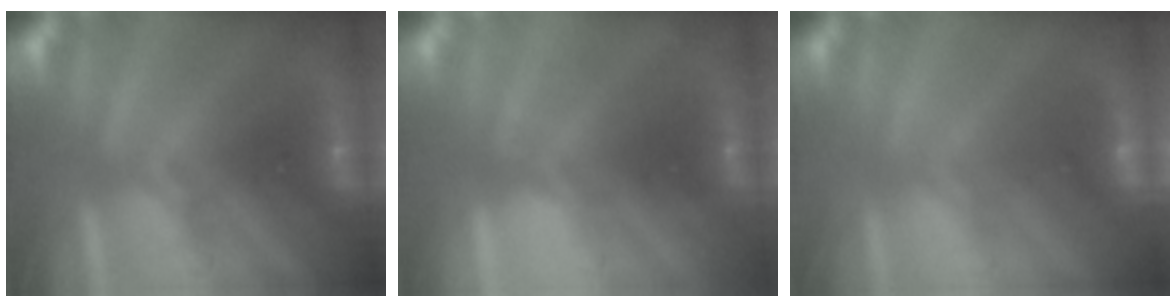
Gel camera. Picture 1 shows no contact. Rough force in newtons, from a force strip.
{"total": 2.3}
{"total": 5.1}